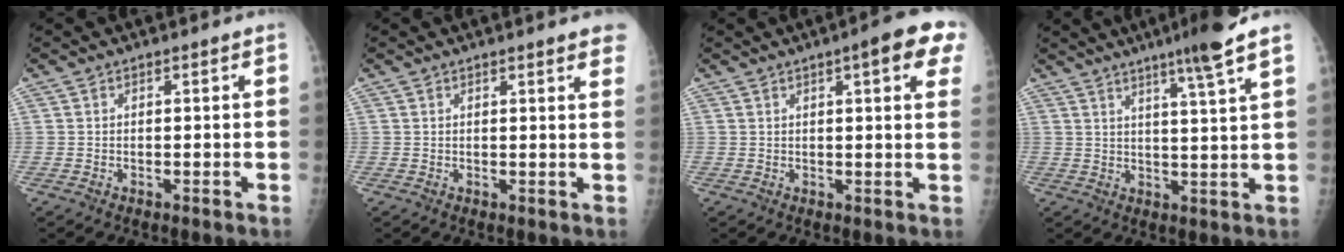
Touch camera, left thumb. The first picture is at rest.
{"total": 5.0, "force": [3.8, 0.6, 3.1], "torque": [-0.025, -0.004, 0.031]}
{"total": 9.4, "force": [4.3, 1.8, 8.1], "torque": [-0.081, -0.004, 0.044]}
{"total": 8.6, "force": [5.6, -0.9, 6.4], "torque": [-0.097, -0.024, 0.085]}